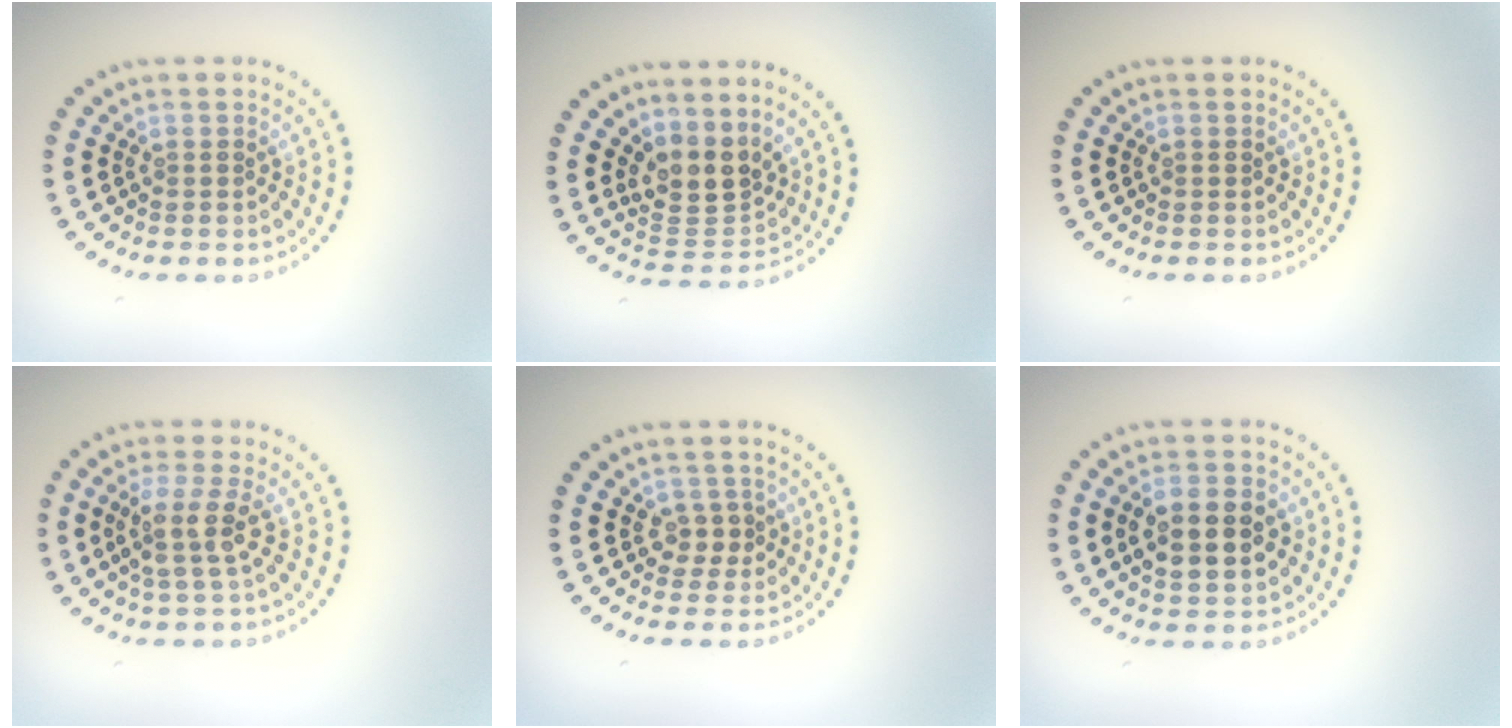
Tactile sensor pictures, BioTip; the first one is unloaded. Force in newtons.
{"total": 3.5, "press": 2.6, "slide": 2.4}
{"total": 0.0}
{"total": 3.1, "press": 2.4, "slide": 1.9}
{"total": 1.8, "press": 1.7, "slide": 0.7}
{"total": 5.5, "press": 5.5, "slide": 0.3}